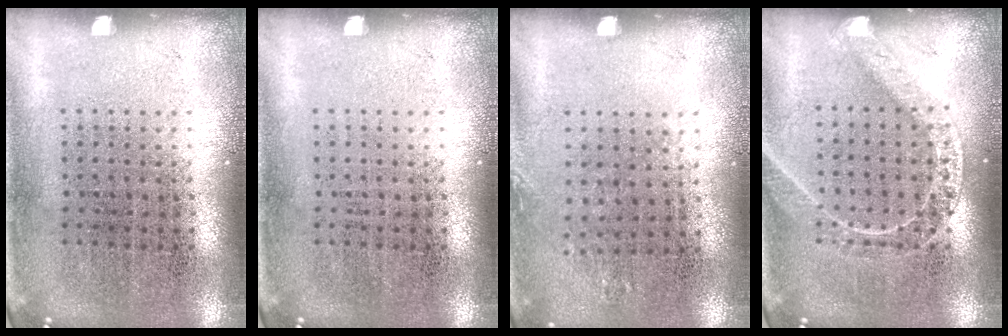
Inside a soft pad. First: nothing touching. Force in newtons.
{"total": 0.0}
{"total": 0.8, "press": 0.7, "slide": 0.3}
{"total": 2.2, "press": 2.1, "slide": 0.3}